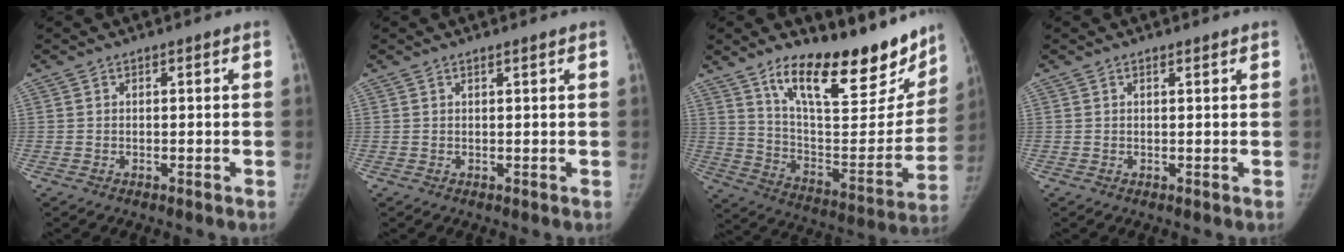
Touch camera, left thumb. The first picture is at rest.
{"total": 0.7, "force": [0.6, 0.1, 0.4], "torque": [-0.008, -0.004, 0.012]}
{"total": 26.9, "force": [18.7, 9.5, 16.8], "torque": [-0.202, -0.091, 0.293]}
{"total": 0.7, "force": [0.6, 0.3, 0.3], "torque": [-0.008, -0.004, 0.010]}